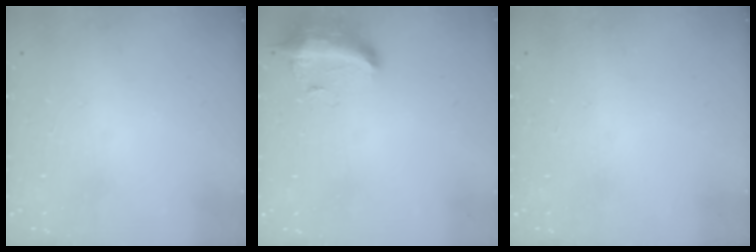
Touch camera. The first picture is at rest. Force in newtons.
{"total": 10.4, "press": 9.8, "slide": 3.5}
{"total": 0.0}